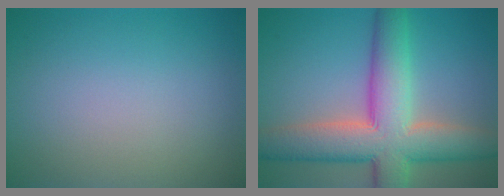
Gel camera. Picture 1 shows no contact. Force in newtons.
{"total": 10.1, "press": 10.1, "slide": 0.6}